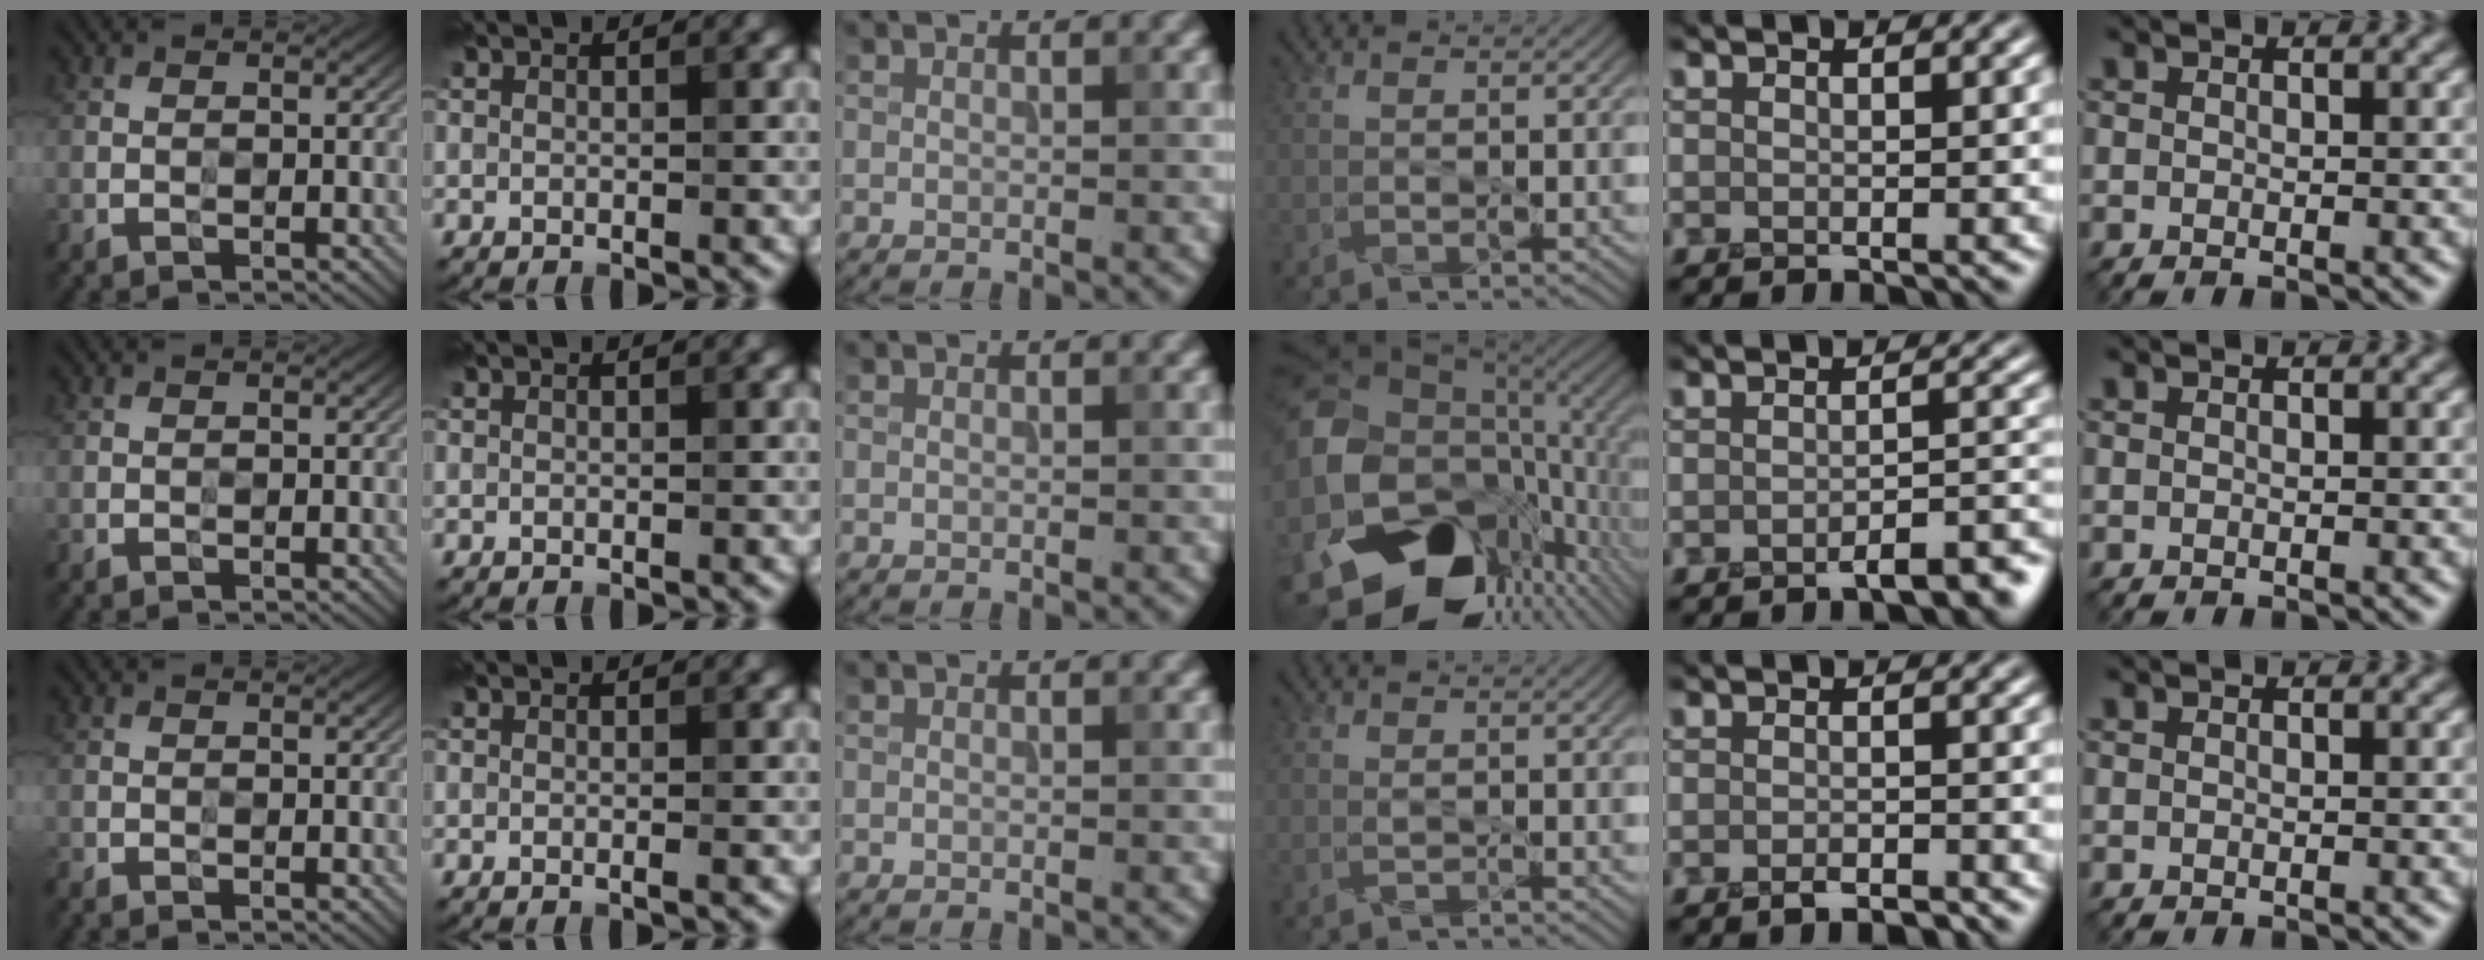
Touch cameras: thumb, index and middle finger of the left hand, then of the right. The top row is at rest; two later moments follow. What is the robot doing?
{"motion": "peel", "object": "tape"}